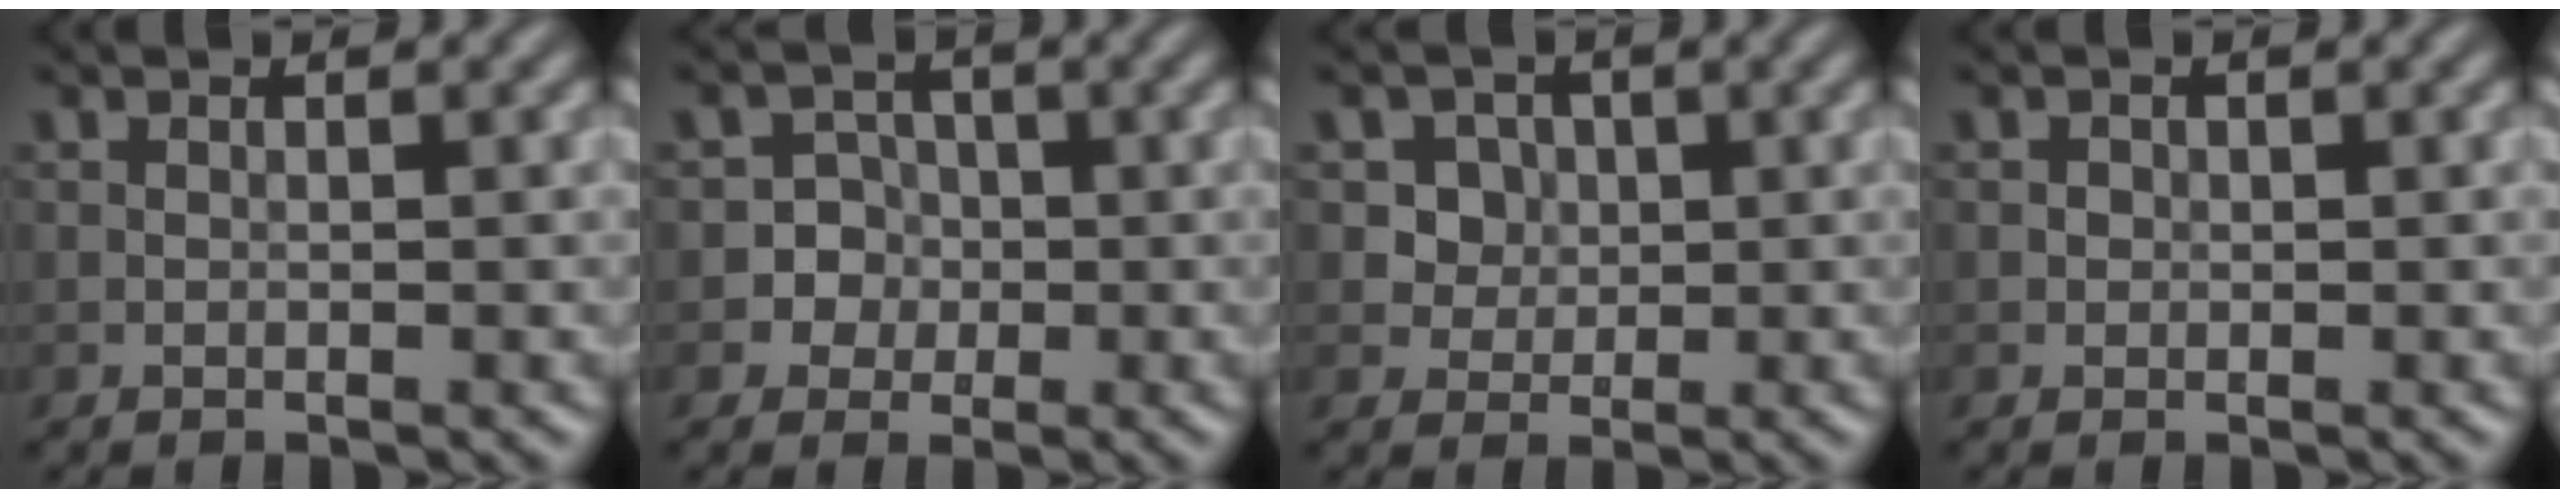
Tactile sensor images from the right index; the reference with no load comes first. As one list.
[{"total": 3.8, "force": [-0.7, 3.7, 0.5], "torque": [0.016, 0.016, -0.024]}, {"total": 4.0, "force": [1.4, 3.5, 1.5], "torque": [-0.027, -0.003, 0.029]}, {"total": 0.6, "force": [0.1, 0.5, 0.1], "torque": [0.003, -0.003, 0.000]}]